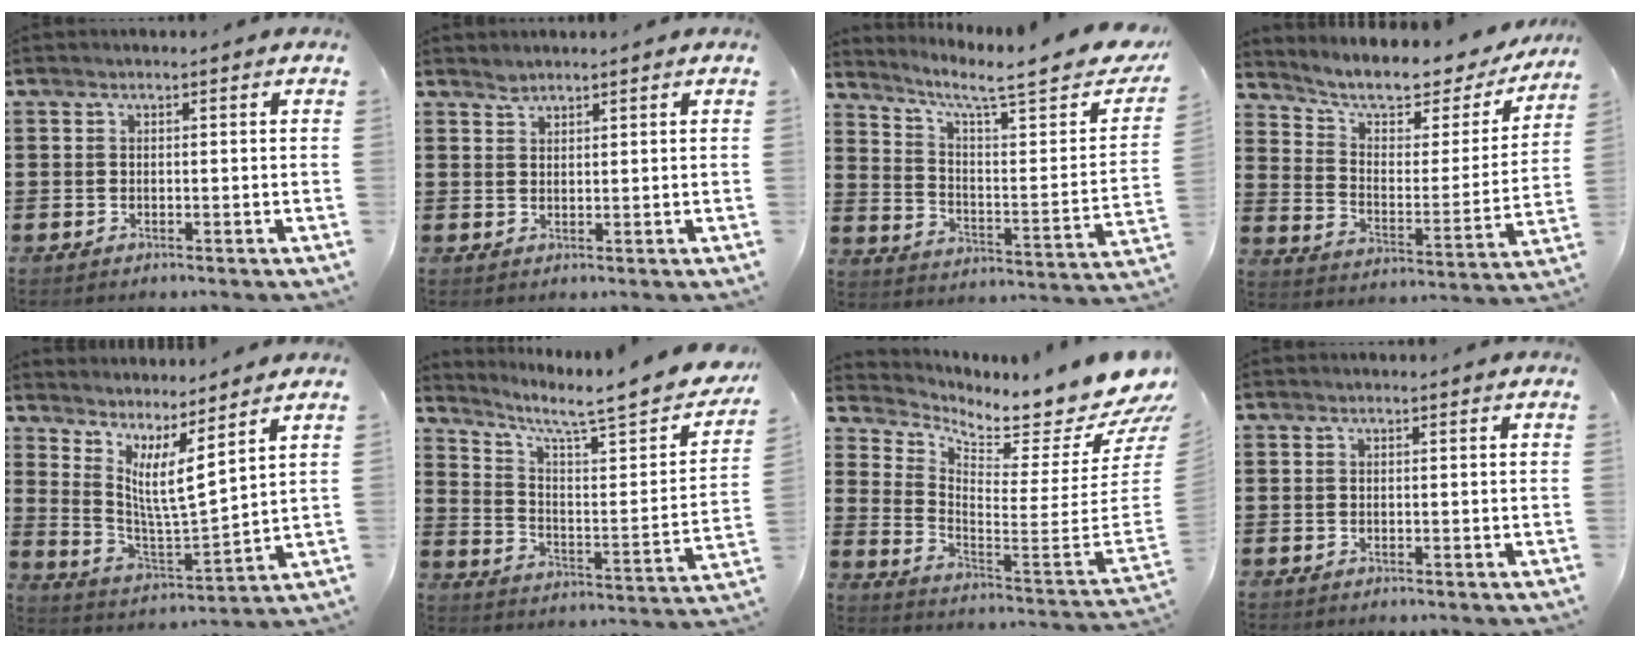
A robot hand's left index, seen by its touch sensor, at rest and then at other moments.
{"total": 1.4, "force": [1.3, 0.4, 0.2], "torque": [-0.006, -0.001, 0.027]}
{"total": 7.6, "force": [6.0, 0.7, 4.7], "torque": [-0.094, -0.046, 0.088]}
{"total": 7.2, "force": [6.2, 1.8, 3.1], "torque": [-0.075, -0.044, 0.100]}
{"total": 6.3, "force": [3.8, 0.3, 4.9], "torque": [-0.110, -0.034, 0.063]}
{"total": 6.4, "force": [5.2, 0.3, 3.8], "torque": [-0.086, -0.047, 0.073]}
{"total": 6.5, "force": [5.7, 0.8, 3.0], "torque": [-0.069, -0.073, 0.085]}
{"total": 0.0}